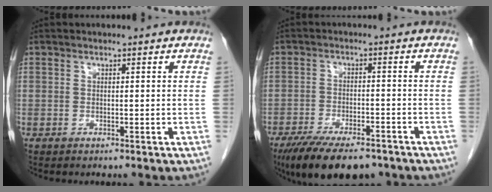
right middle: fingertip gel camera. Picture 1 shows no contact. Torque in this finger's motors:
{"motor_torque": [1.17, -0.96, 0.21, 0.07]}